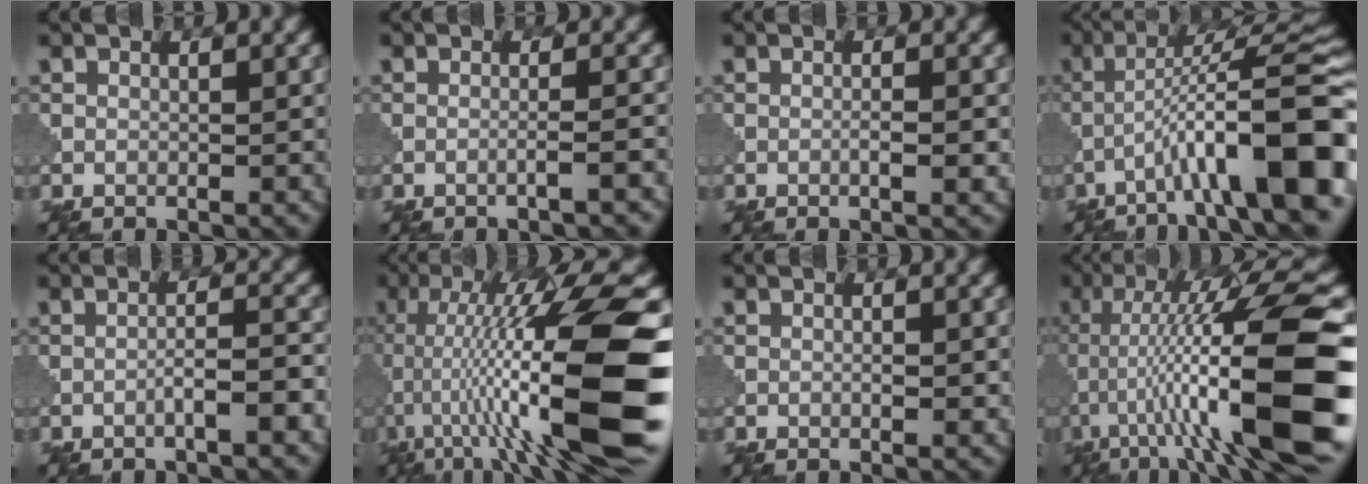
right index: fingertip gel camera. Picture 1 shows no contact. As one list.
[{"total": 1.5, "force": [-0.8, 0.2, 1.2], "torque": [-0.006, 0.009, -0.025]}, {"total": 1.4, "force": [-0.4, 0.2, 1.3], "torque": [-0.019, 0.003, -0.003]}, {"total": 12.0, "force": [-4.7, 2.1, 10.9], "torque": [-0.159, 0.028, -0.062]}, {"total": 2.6, "force": [-1.3, 0.4, 2.2], "torque": [-0.028, 0.016, -0.022]}, {"total": 15.4, "force": [-2.4, 3.0, 14.9], "torque": [-0.234, 0.032, -0.028]}, {"total": 0.6, "force": [-0.1, 0.2, 0.5], "torque": [-0.008, 0.002, 0.003]}, {"total": 14.0, "force": [-2.6, 2.3, 13.5], "torque": [-0.209, 0.032, -0.030]}]